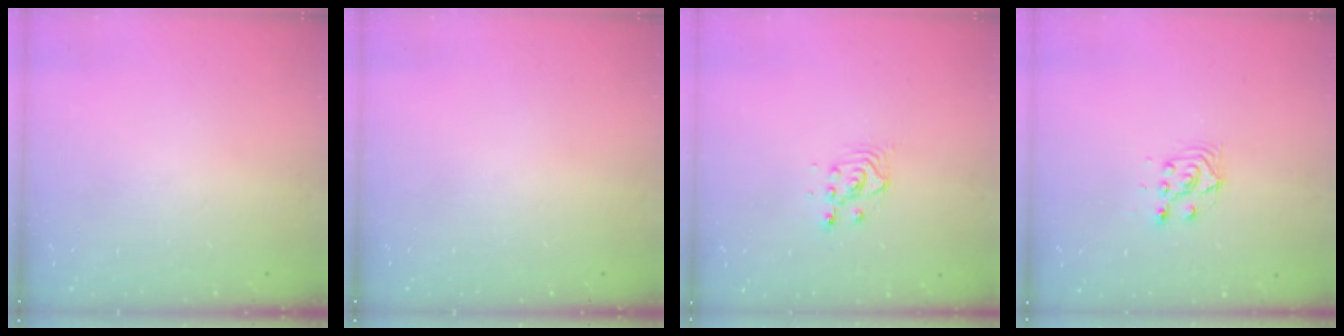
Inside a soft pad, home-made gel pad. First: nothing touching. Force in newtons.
{"total": 0.0}
{"total": 2.9, "press": 2.9, "slide": 0.1}
{"total": 7.0, "press": 7.0, "slide": 0.7}